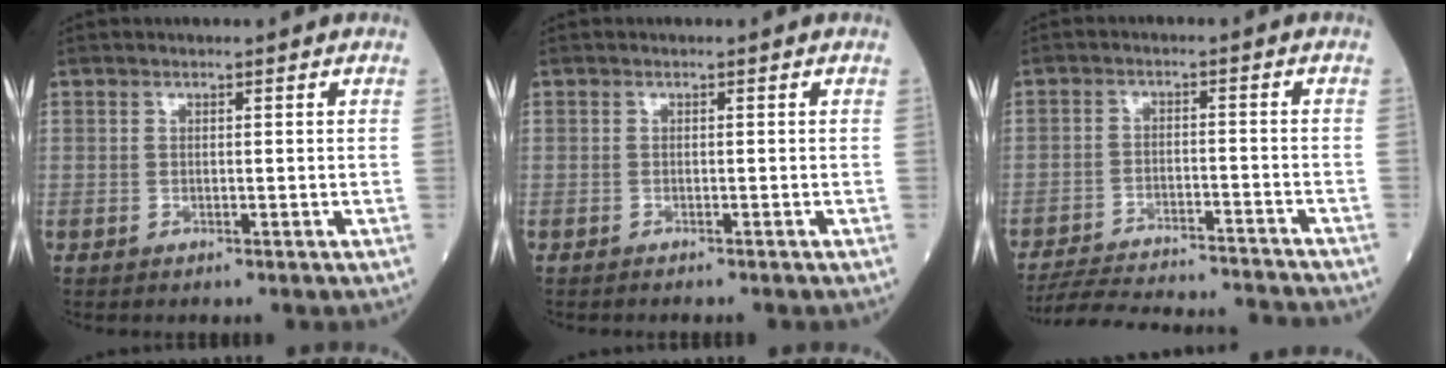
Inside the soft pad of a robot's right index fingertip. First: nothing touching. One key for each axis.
{"total": 1.6, "fx": -1.5, "fy": 0.0, "fz": 0.7, "tx": -0.011, "ty": 0.001, "tz": -0.016}
{"total": 17.9, "fx": -17.0, "fy": 1.2, "fz": 5.3, "tx": -0.106, "ty": -0.018, "tz": -0.238}